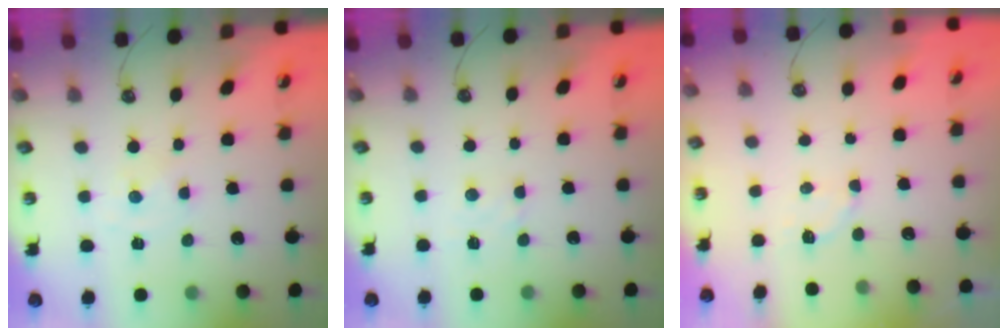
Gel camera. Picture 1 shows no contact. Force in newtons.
{"total": 2.4, "press": 2.4, "slide": 0.4}
{"total": 2.8, "press": 2.5, "slide": 1.1}